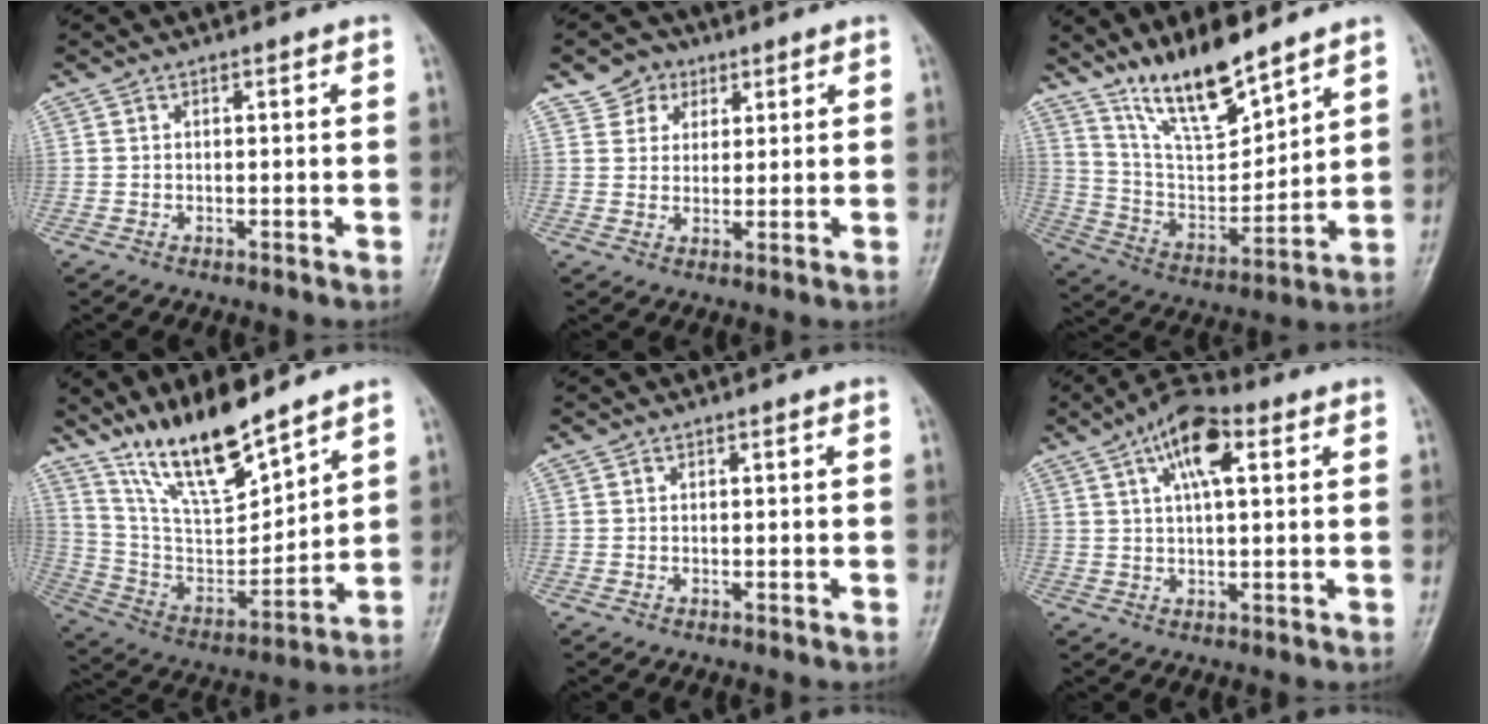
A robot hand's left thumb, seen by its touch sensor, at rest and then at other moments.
{"total": 5.3, "force": [2.8, 4.4, 0.9], "torque": [0.013, -0.011, 0.045]}
{"total": 14.5, "force": [11.3, 3.8, 8.2], "torque": [-0.120, -0.074, 0.220]}
{"total": 16.4, "force": [12.9, 4.1, 9.2], "torque": [-0.138, -0.076, 0.251]}
{"total": 0.0}
{"total": 9.5, "force": [3.8, 3.9, 7.8], "torque": [-0.134, 0.009, 0.060]}